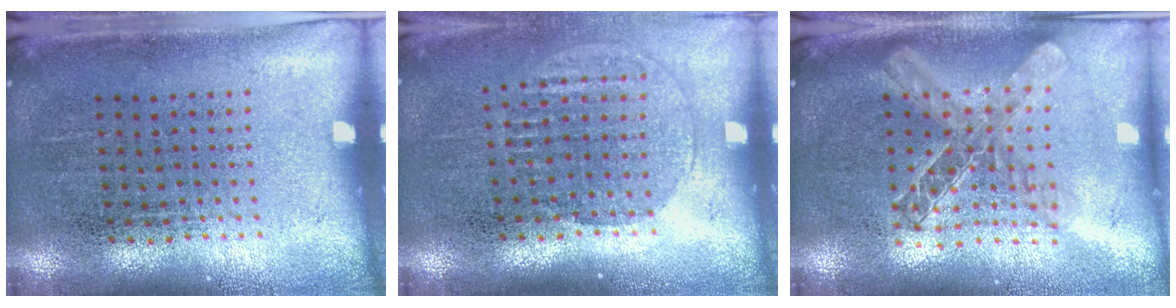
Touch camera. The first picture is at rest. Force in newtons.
{"total": 1.4, "press": 1.2, "slide": 0.7}
{"total": 1.9, "press": 1.6, "slide": 1.0}